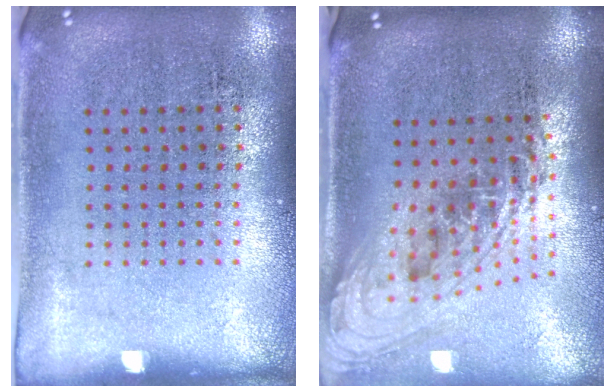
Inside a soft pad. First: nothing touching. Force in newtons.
{"total": 2.3, "press": 1.7, "slide": 1.6}